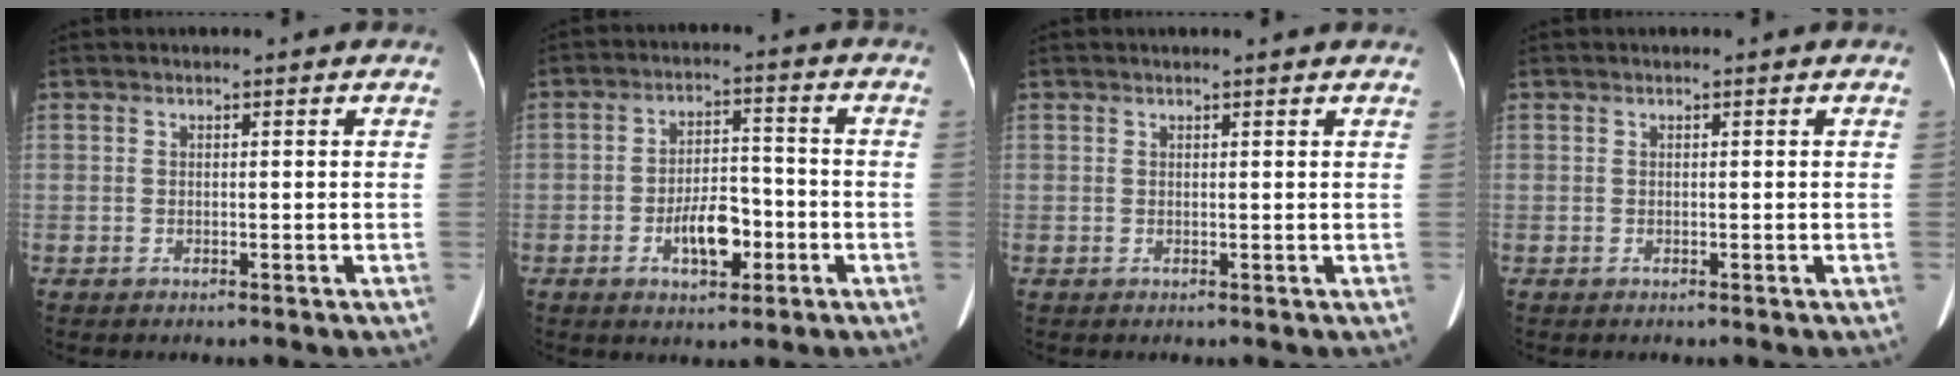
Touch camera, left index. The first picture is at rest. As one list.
[{"total": 7.0, "force": [-2.9, 3.2, 5.5], "torque": [-0.101, 0.009, -0.043]}, {"total": 2.3, "force": [2.0, 0.0, 1.0], "torque": [-0.015, 0.012, 0.022]}, {"total": 0.0}]